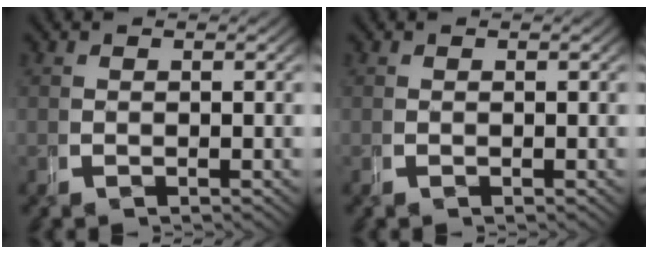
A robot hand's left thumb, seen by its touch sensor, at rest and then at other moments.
{"total": 0.0}